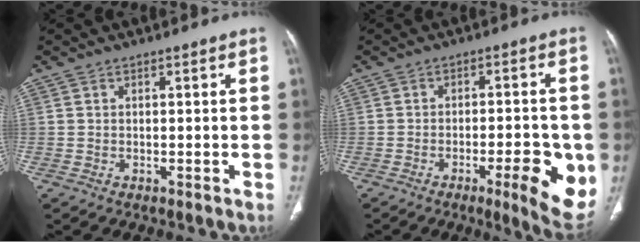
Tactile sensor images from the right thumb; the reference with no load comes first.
{"total": 11.1, "force": [-3.6, 2.9, 10.1], "torque": [-0.121, 0.002, -0.042]}